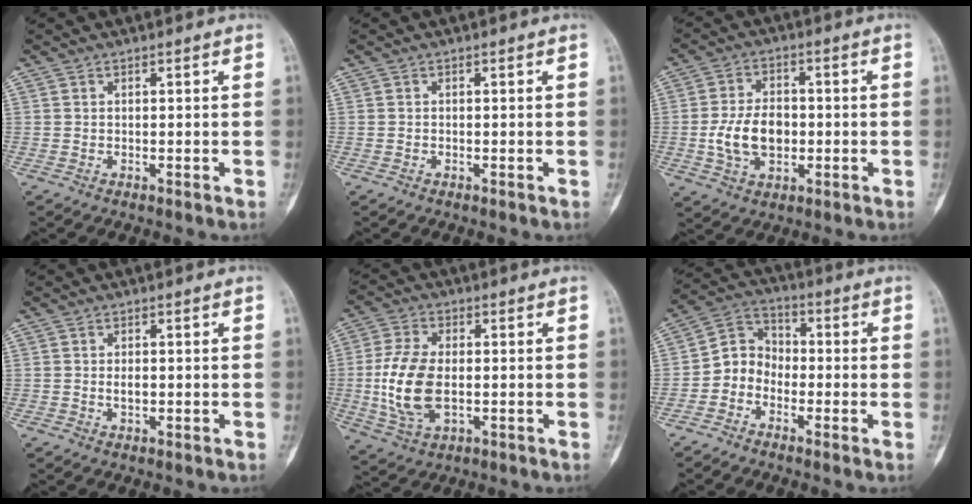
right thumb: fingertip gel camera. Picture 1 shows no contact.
{"total": 0.0}
{"total": 9.9, "force": [-1.3, 6.5, 7.3], "torque": [-0.122, 0.011, -0.023]}
{"total": 1.6, "force": [-0.1, 1.0, 1.3], "torque": [-0.014, 0.001, -0.002]}
{"total": 12.1, "force": [-1.0, 6.8, 10.0], "torque": [-0.208, -0.002, -0.015]}
{"total": 6.7, "force": [-2.2, 5.7, 2.8], "torque": [-0.021, 0.036, -0.060]}